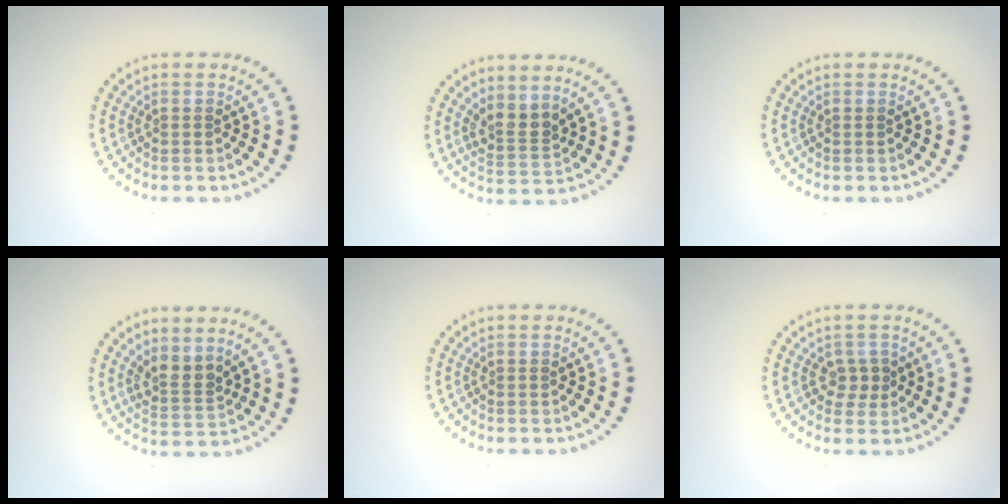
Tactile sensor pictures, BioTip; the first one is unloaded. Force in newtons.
{"total": 2.6, "press": 1.9, "slide": 1.7}
{"total": 0.0}
{"total": 2.5, "press": 1.8, "slide": 1.7}
{"total": 0.0}
{"total": 1.9, "press": 1.7, "slide": 0.7}